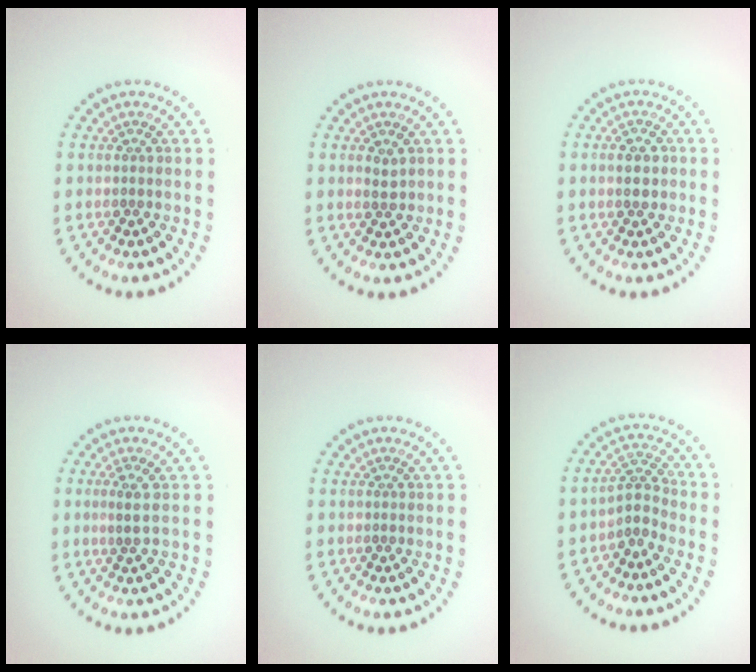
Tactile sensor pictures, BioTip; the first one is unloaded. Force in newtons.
{"total": 1.0, "press": 0.9, "slide": 0.5}
{"total": 2.2, "press": 2.2, "slide": 0.2}
{"total": 1.4, "press": 1.1, "slide": 1.0}
{"total": 0.0}
{"total": 2.2, "press": 1.6, "slide": 1.6}